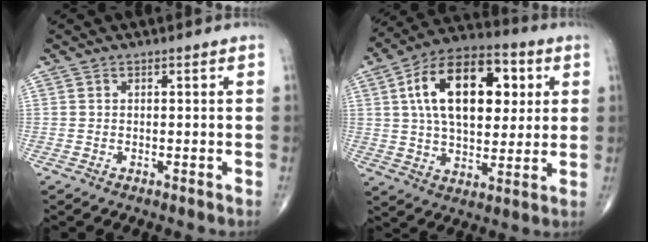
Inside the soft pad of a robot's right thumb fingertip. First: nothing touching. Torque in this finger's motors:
{"motor_torque": [0.70, 4.31, 1.97, 0.80, 0.37]}